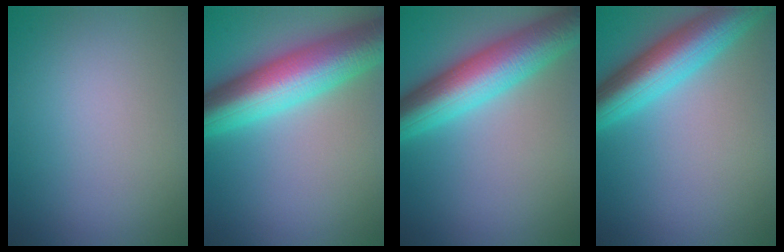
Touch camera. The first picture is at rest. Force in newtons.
{"total": 10.7, "press": 10.7, "slide": 0.2}
{"total": 8.8, "press": 8.8, "slide": 0.0}
{"total": 7.7, "press": 7.7, "slide": 0.3}